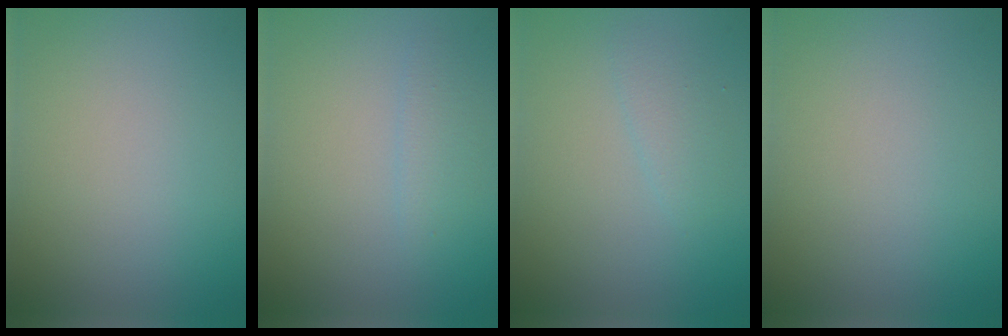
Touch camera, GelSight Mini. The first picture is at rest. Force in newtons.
{"total": 1.2, "press": 1.2, "slide": 0.1}
{"total": 1.3, "press": 1.3, "slide": 0.1}
{"total": 0.0}